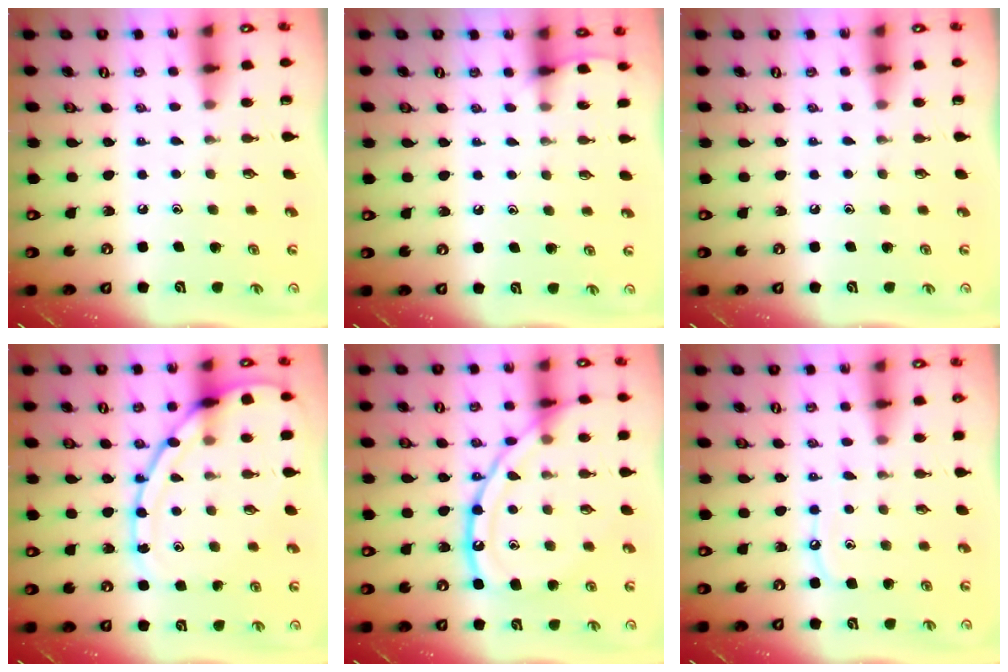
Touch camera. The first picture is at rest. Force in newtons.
{"total": 3.6, "press": 3.6, "slide": 0.5}
{"total": 0.0}
{"total": 14.3, "press": 14.3, "slide": 1.2}
{"total": 15.4, "press": 15.4, "slide": 1.1}
{"total": 8.2, "press": 8.1, "slide": 0.8}